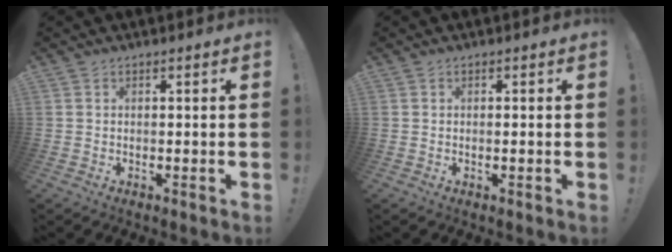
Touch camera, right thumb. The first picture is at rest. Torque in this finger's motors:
{"motor_torque": [0.46, -0.15, -0.08, -0.26, -0.03]}